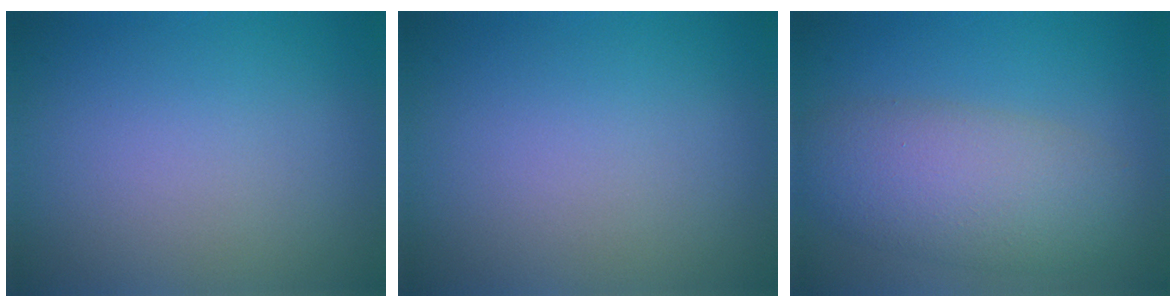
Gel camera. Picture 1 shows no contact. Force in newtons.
{"total": 0.0}
{"total": 6.3, "press": 6.3, "slide": 0.5}